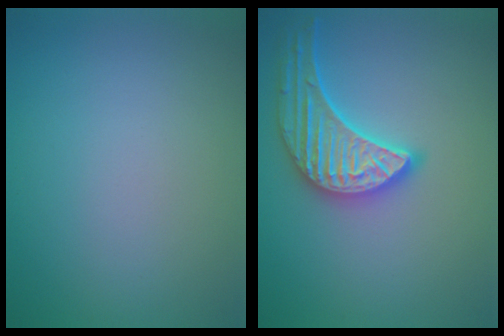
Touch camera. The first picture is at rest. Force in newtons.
{"total": 4.5, "press": 4.2, "slide": 1.5}